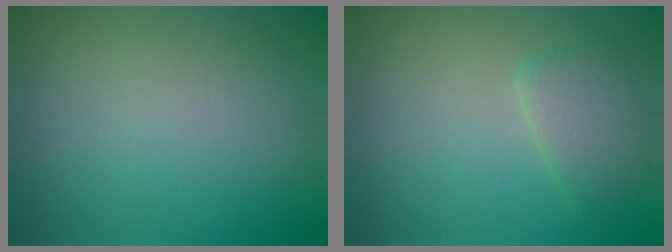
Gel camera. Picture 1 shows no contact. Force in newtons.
{"total": 2.5, "press": 2.5, "slide": 0.2}